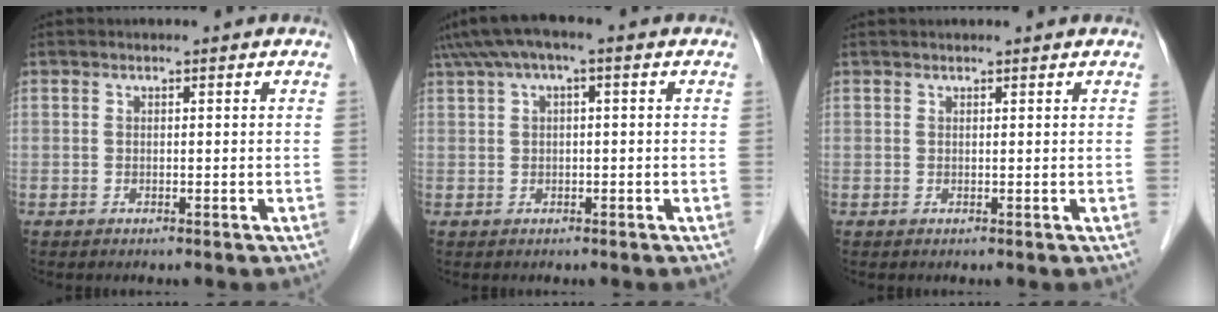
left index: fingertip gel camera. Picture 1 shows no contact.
{"total": 4.8, "force": [2.1, 1.0, 4.2], "torque": [-0.082, 0.034, 0.036]}
{"total": 2.3, "force": [2.1, 0.2, 0.6], "torque": [-0.010, 0.023, 0.028]}